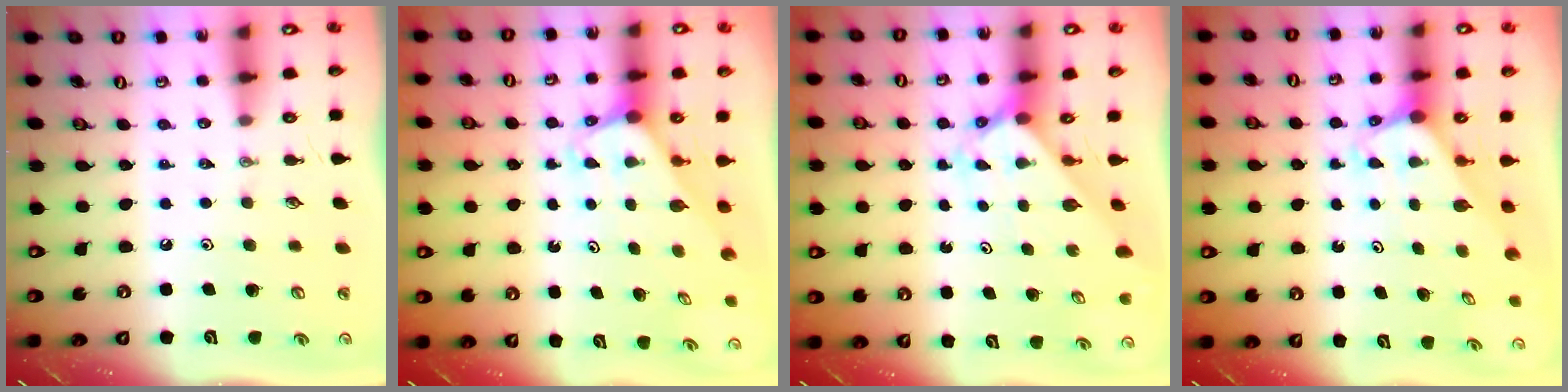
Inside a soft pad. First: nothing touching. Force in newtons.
{"total": 2.1, "press": 2.1, "slide": 0.1}
{"total": 1.9, "press": 1.9, "slide": 0.1}
{"total": 1.9, "press": 1.9, "slide": 0.1}